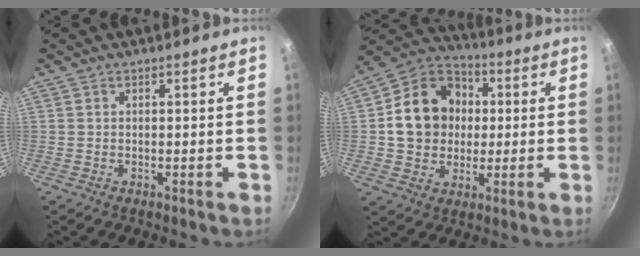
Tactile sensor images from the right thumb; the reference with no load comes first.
{"total": 15.8, "force": [1.3, 13.3, 8.4], "torque": [-0.113, 0.026, 0.016]}